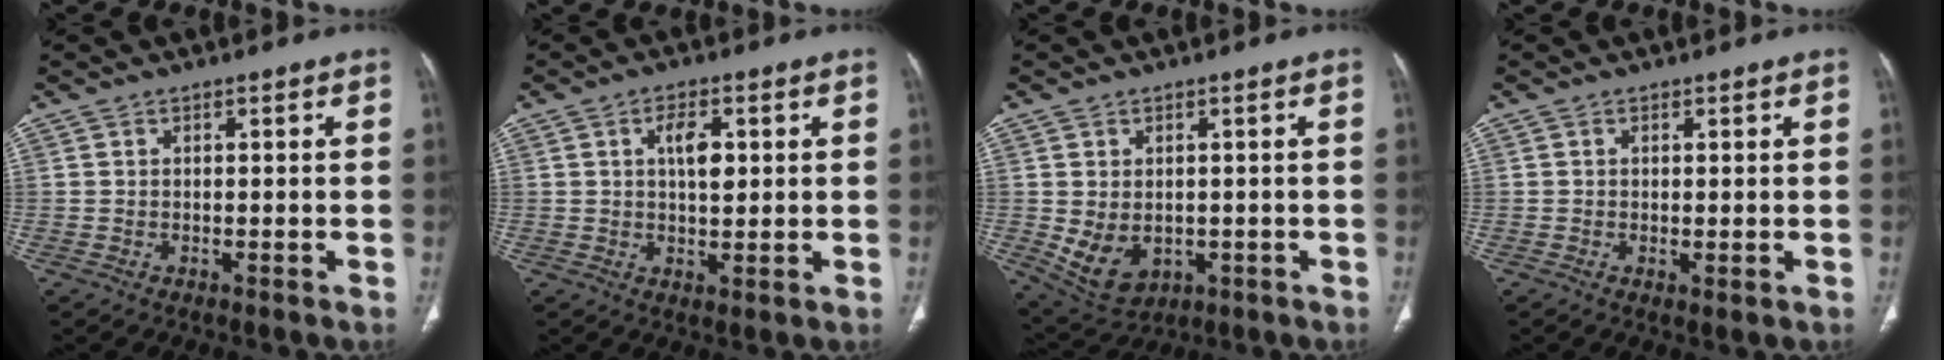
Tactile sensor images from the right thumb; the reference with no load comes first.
{"total": 5.6, "force": [1.3, 2.6, 4.7], "torque": [-0.071, -0.006, 0.022]}
{"total": 8.1, "force": [-0.9, 5.9, 5.5], "torque": [-0.086, -0.006, 0.010]}
{"total": 1.3, "force": [-0.1, 0.4, 1.2], "torque": [-0.026, -0.007, 0.001]}